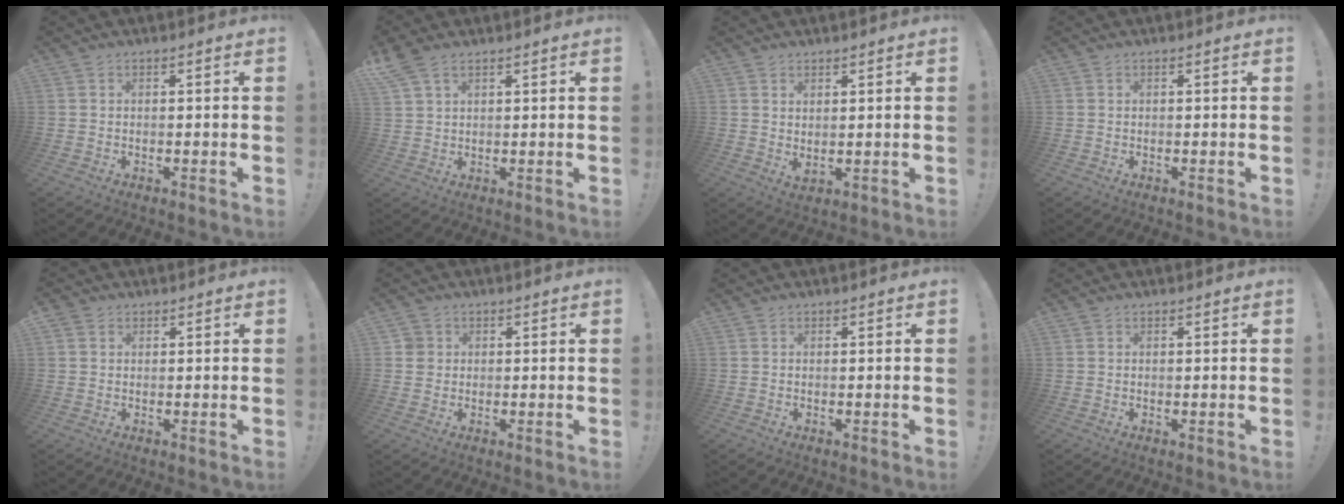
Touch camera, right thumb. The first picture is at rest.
{"total": 5.5, "force": [3.9, 2.8, 2.7], "torque": [-0.051, -0.011, 0.077]}
{"total": 2.5, "force": [2.0, 0.6, 1.3], "torque": [-0.022, -0.015, 0.038]}
{"total": 0.0}
{"total": 2.2, "force": [1.4, 1.7, 0.5], "torque": [-0.004, -0.004, 0.025]}
{"total": 2.9, "force": [0.7, 2.7, 0.5], "torque": [-0.004, 0.003, 0.015]}
{"total": 0.0}
{"total": 0.0}